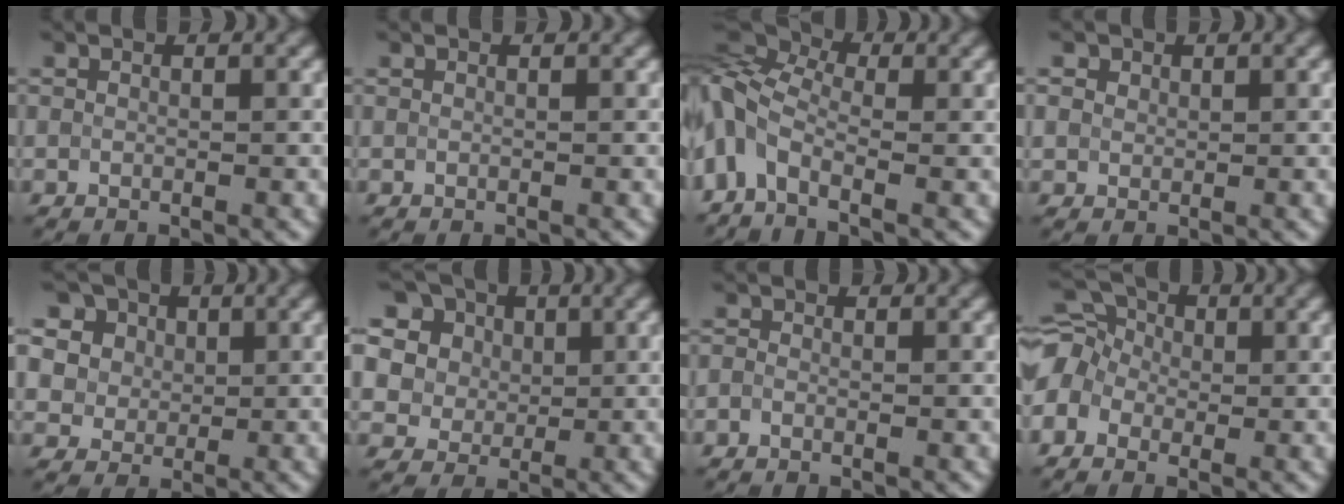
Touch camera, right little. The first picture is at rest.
{"total": 0.0}
{"total": 6.5, "force": [-1.2, 3.7, 5.2], "torque": [-0.120, 0.006, -0.045]}
{"total": 1.8, "force": [0.9, 1.4, 0.6], "torque": [-0.009, 0.008, 0.009]}
{"total": 11.9, "force": [6.0, 9.0, 5.1], "torque": [-0.132, 0.033, 0.091]}
{"total": 14.6, "force": [7.4, 10.5, 6.9], "torque": [-0.164, 0.047, 0.116]}
{"total": 0.7, "force": [-0.4, 0.4, 0.4], "torque": [-0.007, -0.003, -0.013]}
{"total": 6.2, "force": [-0.3, 5.0, 3.6], "torque": [-0.081, 0.025, -0.034]}